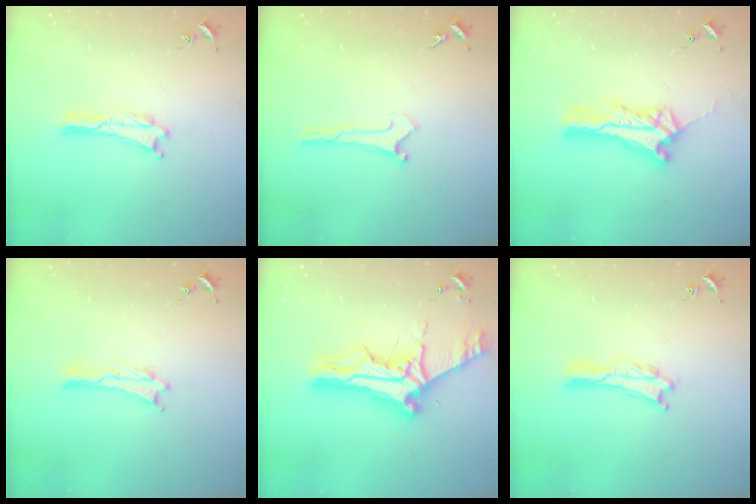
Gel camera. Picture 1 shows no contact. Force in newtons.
{"total": 0.0}
{"total": 6.0, "press": 6.0, "slide": 0.4}
{"total": 0.0}
{"total": 11.7, "press": 11.6, "slide": 1.2}
{"total": 0.7, "press": 0.7, "slide": 0.2}